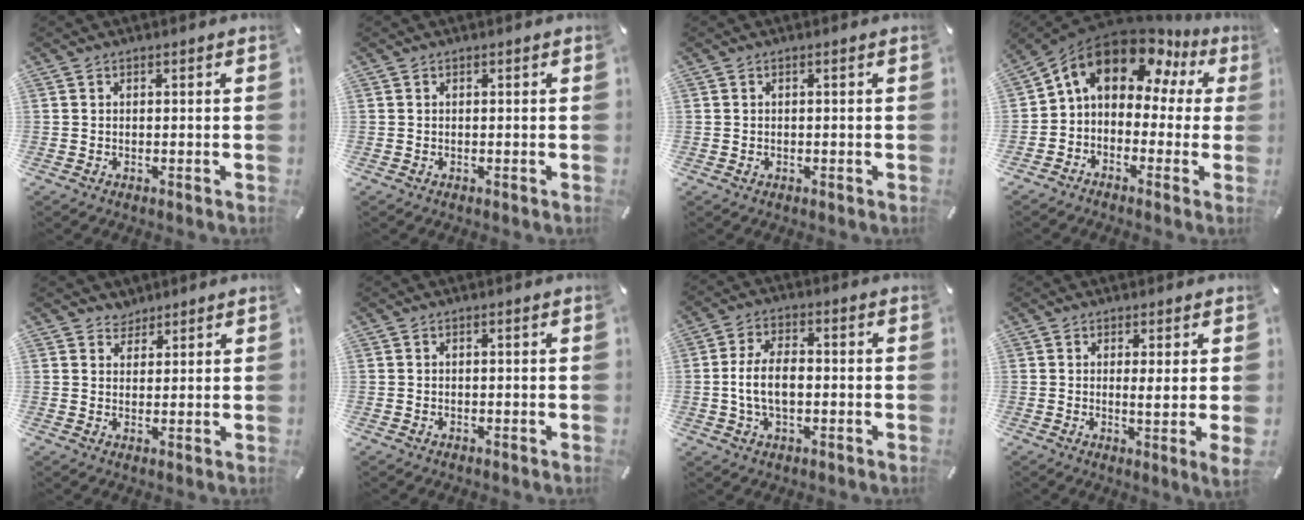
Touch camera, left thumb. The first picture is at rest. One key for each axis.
{"total": 0.0}
{"total": 0.0}
{"total": 12.3, "fx": 6.7, "fy": 7.9, "fz": 6.7, "tx": -0.126, "ty": -0.034, "tz": 0.120}
{"total": 3.1, "fx": 2.4, "fy": 1.8, "fz": -0.5, "tx": 0.009, "ty": -0.009, "tz": 0.045}
{"total": 0.0}
{"total": 8.4, "fx": -0.9, "fy": 4.7, "fz": 6.9, "tx": -0.138, "ty": 0.010, "tz": -0.016}
{"total": 4.6, "fx": 0.5, "fy": -0.3, "fz": 4.5, "tx": -0.080, "ty": -0.015, "tz": 0.009}